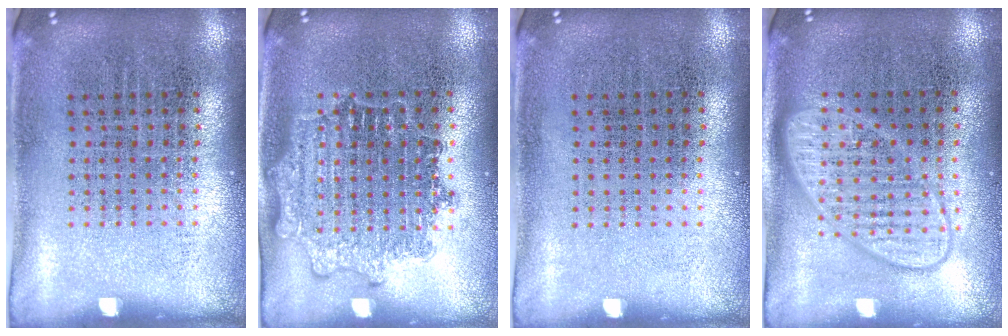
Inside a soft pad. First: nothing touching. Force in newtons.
{"total": 1.4, "press": 1.4, "slide": 0.1}
{"total": 0.0}
{"total": 2.7, "press": 2.7, "slide": 0.4}